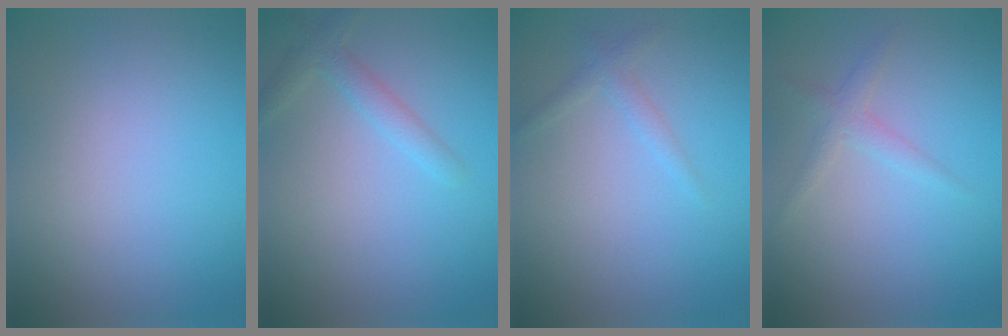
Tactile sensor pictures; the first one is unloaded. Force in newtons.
{"total": 2.0, "press": 2.0, "slide": 0.1}
{"total": 1.2, "press": 1.2, "slide": 0.1}
{"total": 1.6, "press": 1.6, "slide": 0.0}